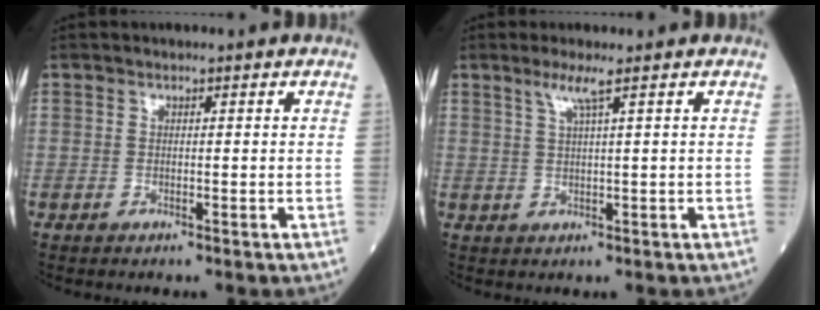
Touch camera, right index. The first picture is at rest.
{"total": 2.8, "force": [1.6, -0.6, 2.2], "torque": [-0.051, 0.001, 0.035]}